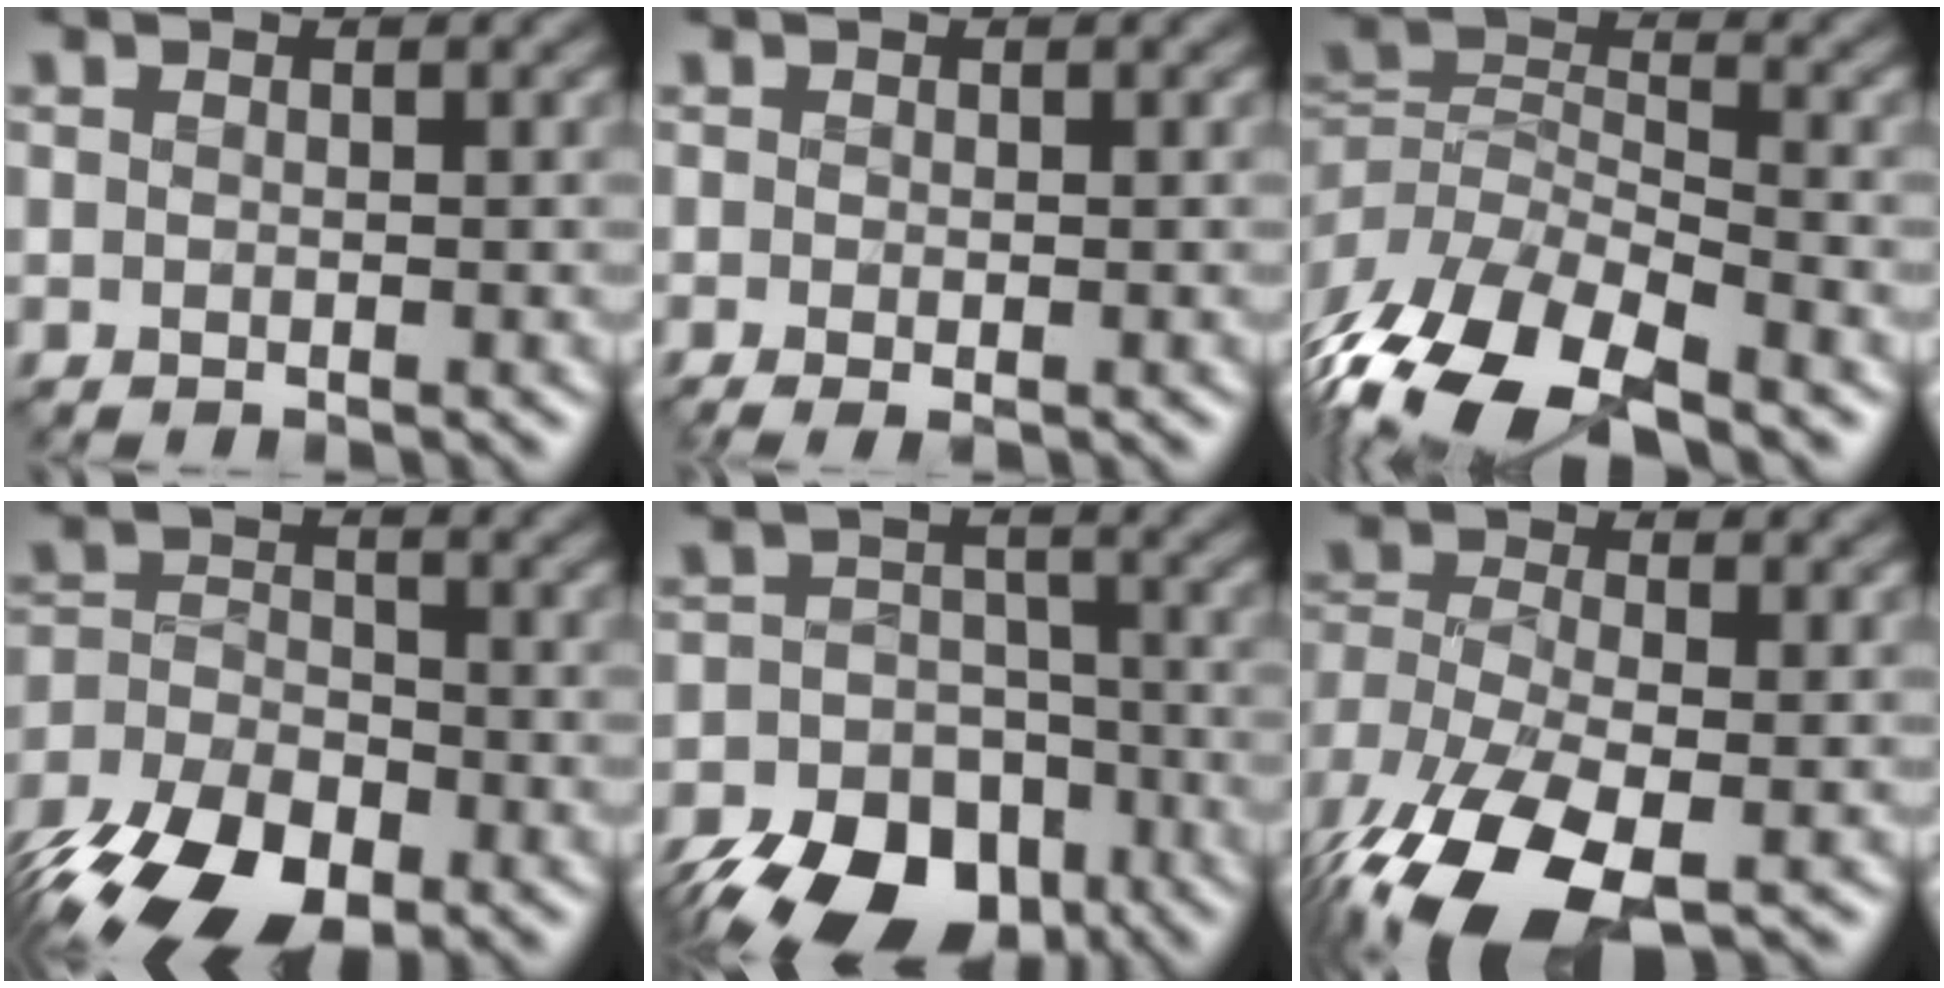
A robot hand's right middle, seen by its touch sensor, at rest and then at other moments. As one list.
[{"total": 1.1, "force": [-0.3, 0.5, 1.0], "torque": [-0.023, -0.006, -0.004]}, {"total": 10.5, "force": [-6.5, 4.4, 6.9], "torque": [-0.144, -0.015, -0.124]}, {"total": 13.6, "force": [-9.7, 6.7, 6.8], "torque": [-0.132, -0.033, -0.156]}, {"total": 13.7, "force": [-9.7, 8.1, 5.3], "torque": [-0.105, -0.028, -0.152]}, {"total": 11.0, "force": [-5.8, 5.5, 7.6], "torque": [-0.169, -0.029, -0.098]}]